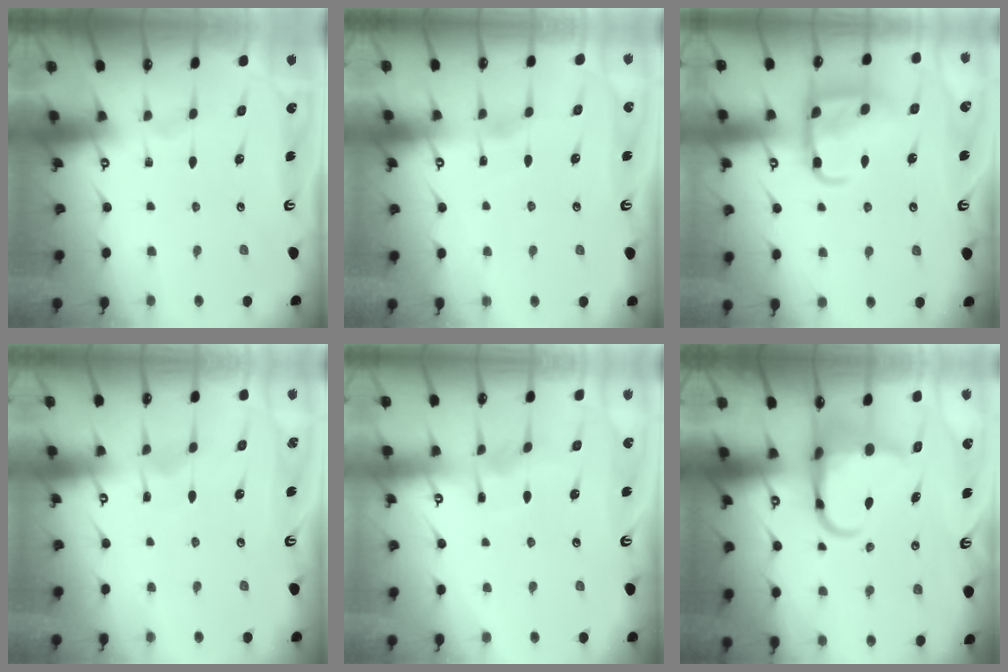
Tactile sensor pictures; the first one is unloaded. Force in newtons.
{"total": 1.7, "press": 1.7, "slide": 0.3}
{"total": 12.6, "press": 12.6, "slide": 0.9}
{"total": 3.7, "press": 3.6, "slide": 0.4}
{"total": 2.9, "press": 2.9, "slide": 0.2}
{"total": 8.0, "press": 7.8, "slide": 1.8}